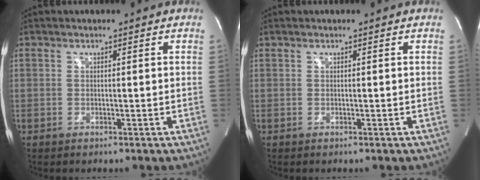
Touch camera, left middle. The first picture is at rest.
{"total": 0.0}